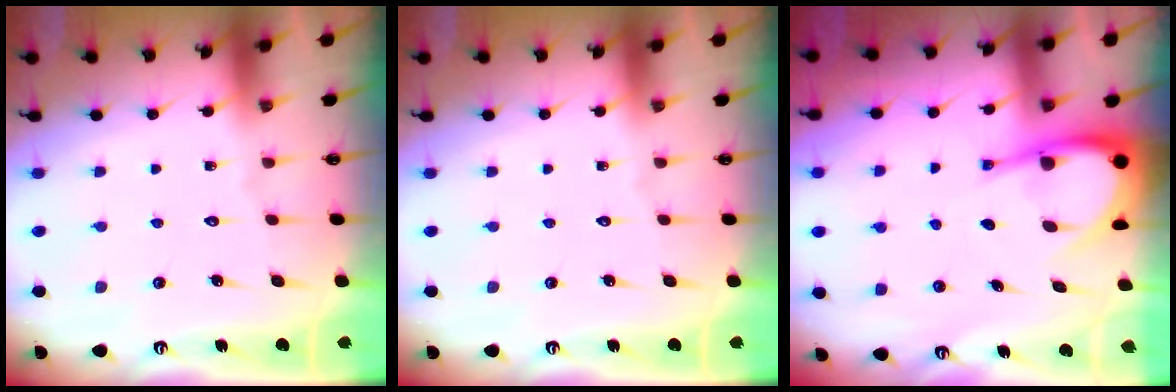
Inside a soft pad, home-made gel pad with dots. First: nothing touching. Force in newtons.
{"total": 0.0}
{"total": 7.7, "press": 7.6, "slide": 0.9}